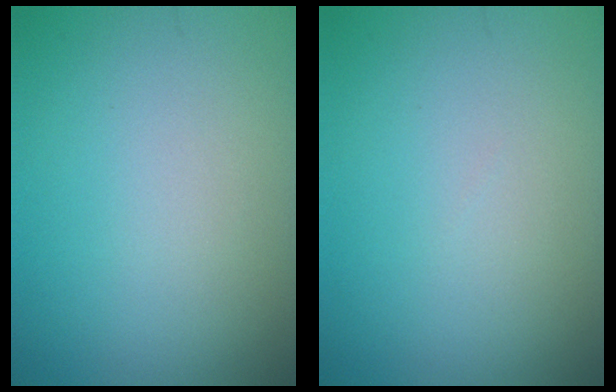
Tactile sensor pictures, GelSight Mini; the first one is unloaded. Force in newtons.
{"total": 0.0}